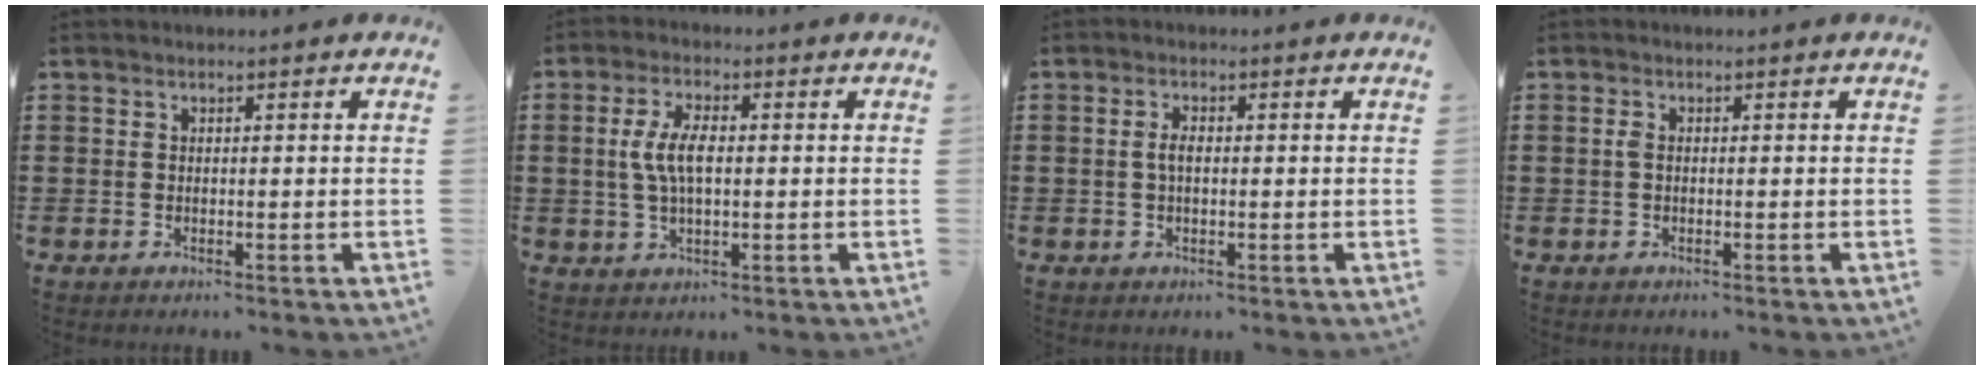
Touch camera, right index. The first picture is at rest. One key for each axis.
{"total": 5.9, "fx": 0.3, "fy": 2.3, "fz": 5.4, "tx": -0.126, "ty": 0.000, "tz": -0.004}
{"total": 2.0, "fx": -0.1, "fy": 0.7, "fz": 1.8, "tx": -0.043, "ty": -0.001, "tz": -0.006}
{"total": 1.1, "fx": -0.1, "fy": 0.5, "fz": 1.0, "tx": -0.027, "ty": -0.002, "tz": -0.005}